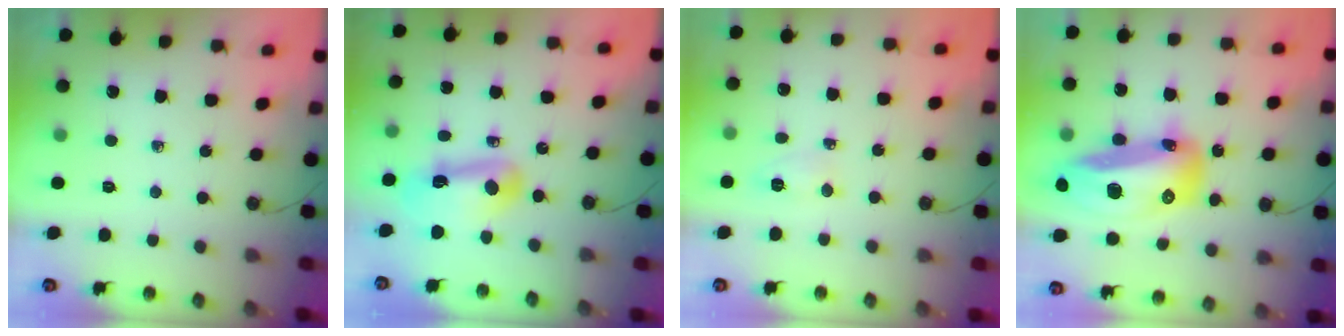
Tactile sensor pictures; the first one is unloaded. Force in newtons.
{"total": 13.2, "press": 13.2, "slide": 1.1}
{"total": 5.1, "press": 5.1, "slide": 0.8}
{"total": 25.3, "press": 23.8, "slide": 8.4}